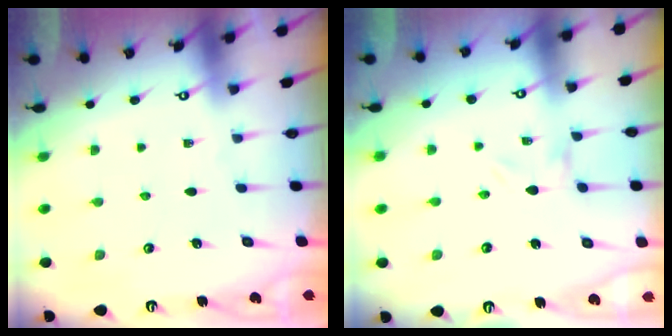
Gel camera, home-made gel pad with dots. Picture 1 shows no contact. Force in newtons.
{"total": 0.0}